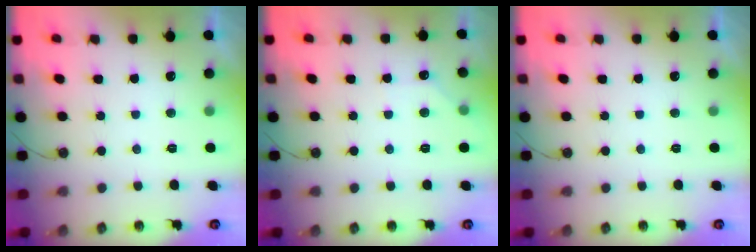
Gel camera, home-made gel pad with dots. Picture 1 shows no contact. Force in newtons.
{"total": 4.1, "press": 4.1, "slide": 0.5}
{"total": 0.0}